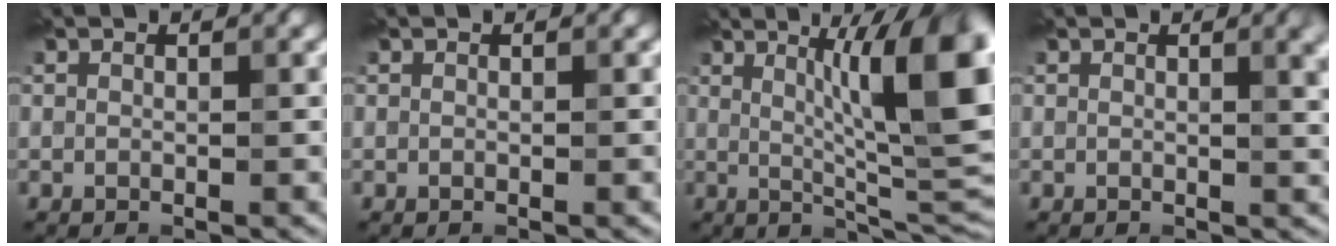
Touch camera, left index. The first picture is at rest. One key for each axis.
{"total": 0.0}
{"total": 11.7, "fx": 3.0, "fy": 2.5, "fz": 11.1, "tx": -0.139, "ty": 0.007, "tz": 0.052}
{"total": 3.5, "fx": 1.3, "fy": 1.2, "fz": 3.1, "tx": -0.039, "ty": 0.002, "tz": 0.020}